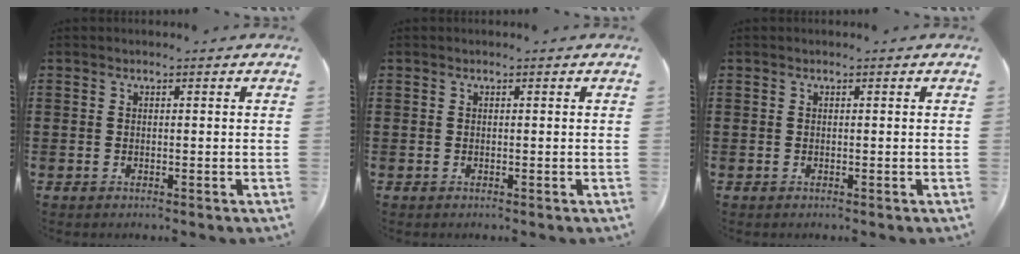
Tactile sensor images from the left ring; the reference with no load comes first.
{"total": 0.0}
{"total": 0.0}